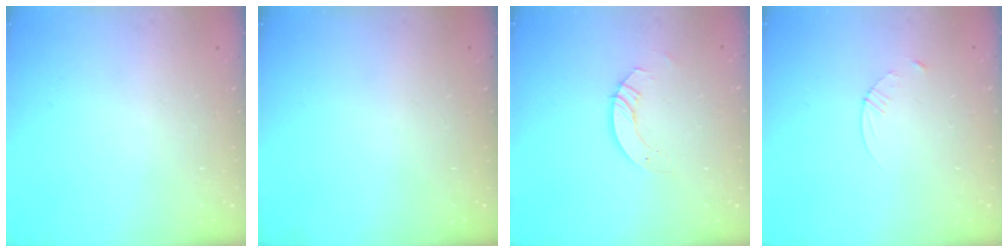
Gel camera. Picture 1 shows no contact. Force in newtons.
{"total": 0.0}
{"total": 3.7, "press": 3.7, "slide": 0.3}
{"total": 3.4, "press": 3.3, "slide": 0.3}